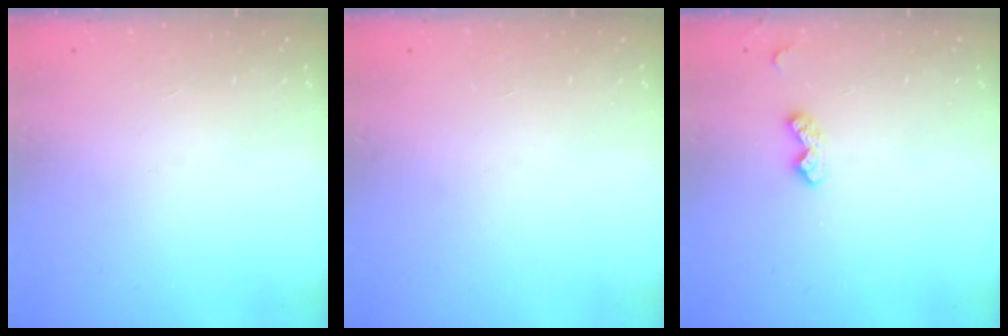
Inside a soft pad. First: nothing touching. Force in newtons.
{"total": 0.0}
{"total": 7.7, "press": 7.6, "slide": 0.8}